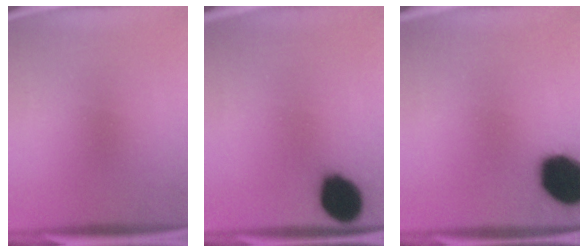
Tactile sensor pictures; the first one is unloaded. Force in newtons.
{"total": 13.0}
{"total": 17.9}